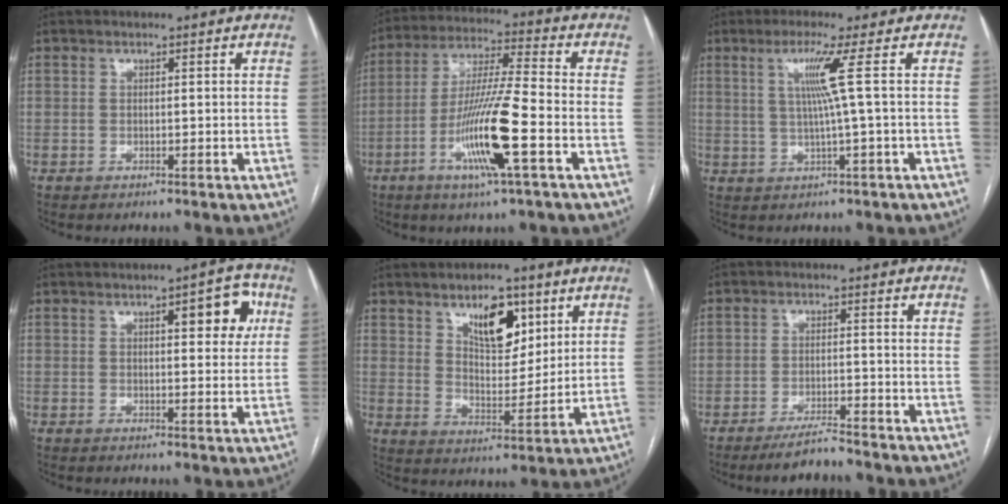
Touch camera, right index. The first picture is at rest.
{"total": 13.5, "force": [-4.9, 0.0, 12.6], "torque": [-0.247, -0.010, -0.095]}
{"total": 5.0, "force": [1.1, -1.9, 4.5], "torque": [-0.092, -0.002, 0.027]}
{"total": 6.9, "force": [2.6, 2.1, 6.0], "torque": [-0.072, 0.010, 0.030]}
{"total": 9.2, "force": [5.0, 4.0, 6.6], "torque": [-0.107, 0.000, 0.089]}
{"total": 4.1, "force": [-3.7, 0.2, 1.7], "torque": [-0.033, -0.011, -0.067]}